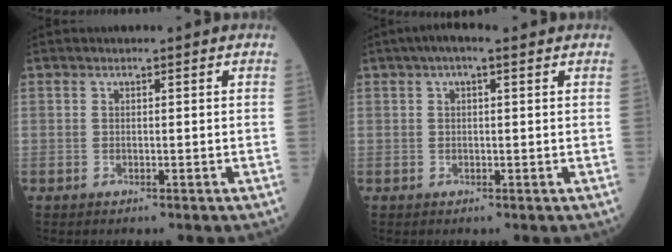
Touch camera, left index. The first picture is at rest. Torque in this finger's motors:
{"motor_torque": [0.38, -0.37, 0.18, 0.03]}